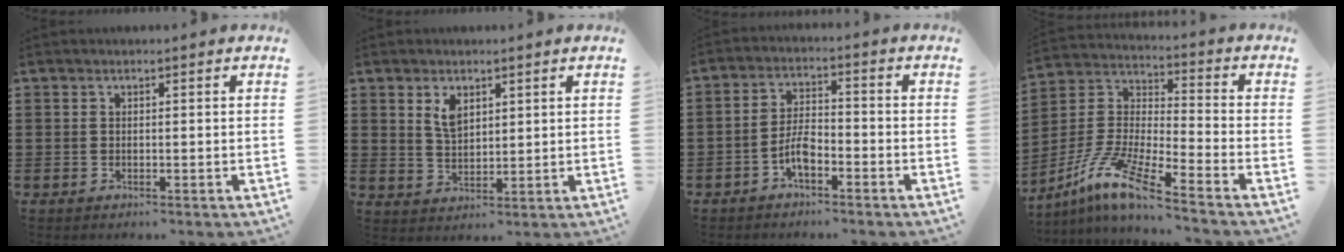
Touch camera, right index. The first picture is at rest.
{"total": 3.6, "force": [2.0, 2.0, 2.2], "torque": [-0.051, 0.005, 0.036]}
{"total": 4.8, "force": [-2.6, 2.1, 3.4], "torque": [-0.088, 0.001, -0.057]}
{"total": 10.2, "force": [-8.0, 0.3, 6.3], "torque": [-0.154, -0.013, -0.169]}